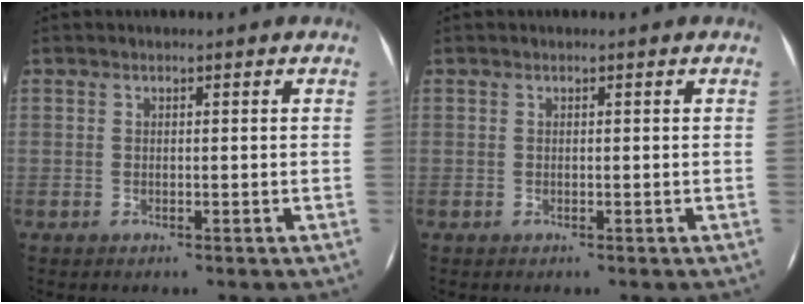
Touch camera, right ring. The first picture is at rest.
{"total": 0.0}